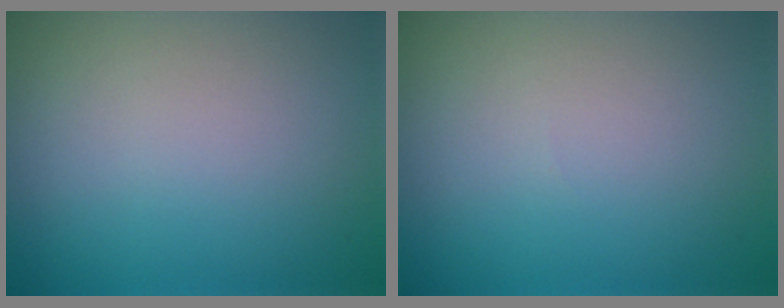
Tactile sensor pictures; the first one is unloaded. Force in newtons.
{"total": 0.0}